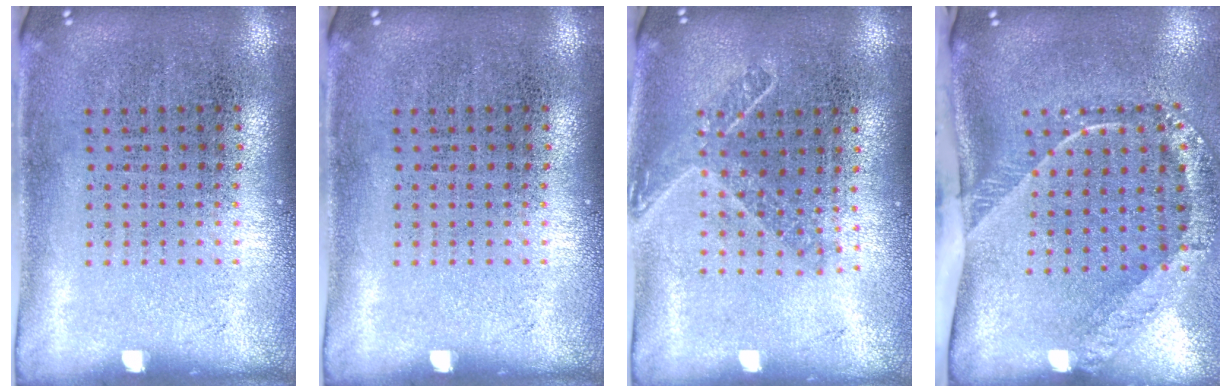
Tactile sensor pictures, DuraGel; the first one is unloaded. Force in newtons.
{"total": 0.0}
{"total": 1.5, "press": 1.2, "slide": 0.9}
{"total": 2.6, "press": 1.7, "slide": 2.0}